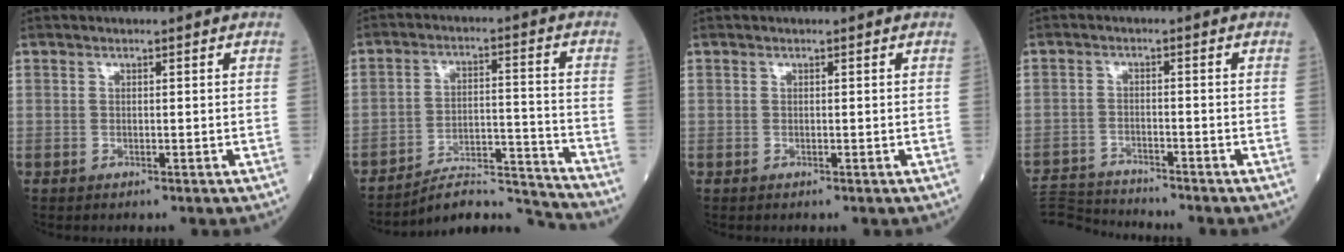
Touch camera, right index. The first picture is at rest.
{"total": 10.2, "force": [-10.2, -0.8, 0.7], "torque": [0.002, 0.035, -0.170]}
{"total": 0.0}
{"total": 8.1, "force": [-8.1, -0.5, 0.1], "torque": [-0.004, 0.001, -0.150]}